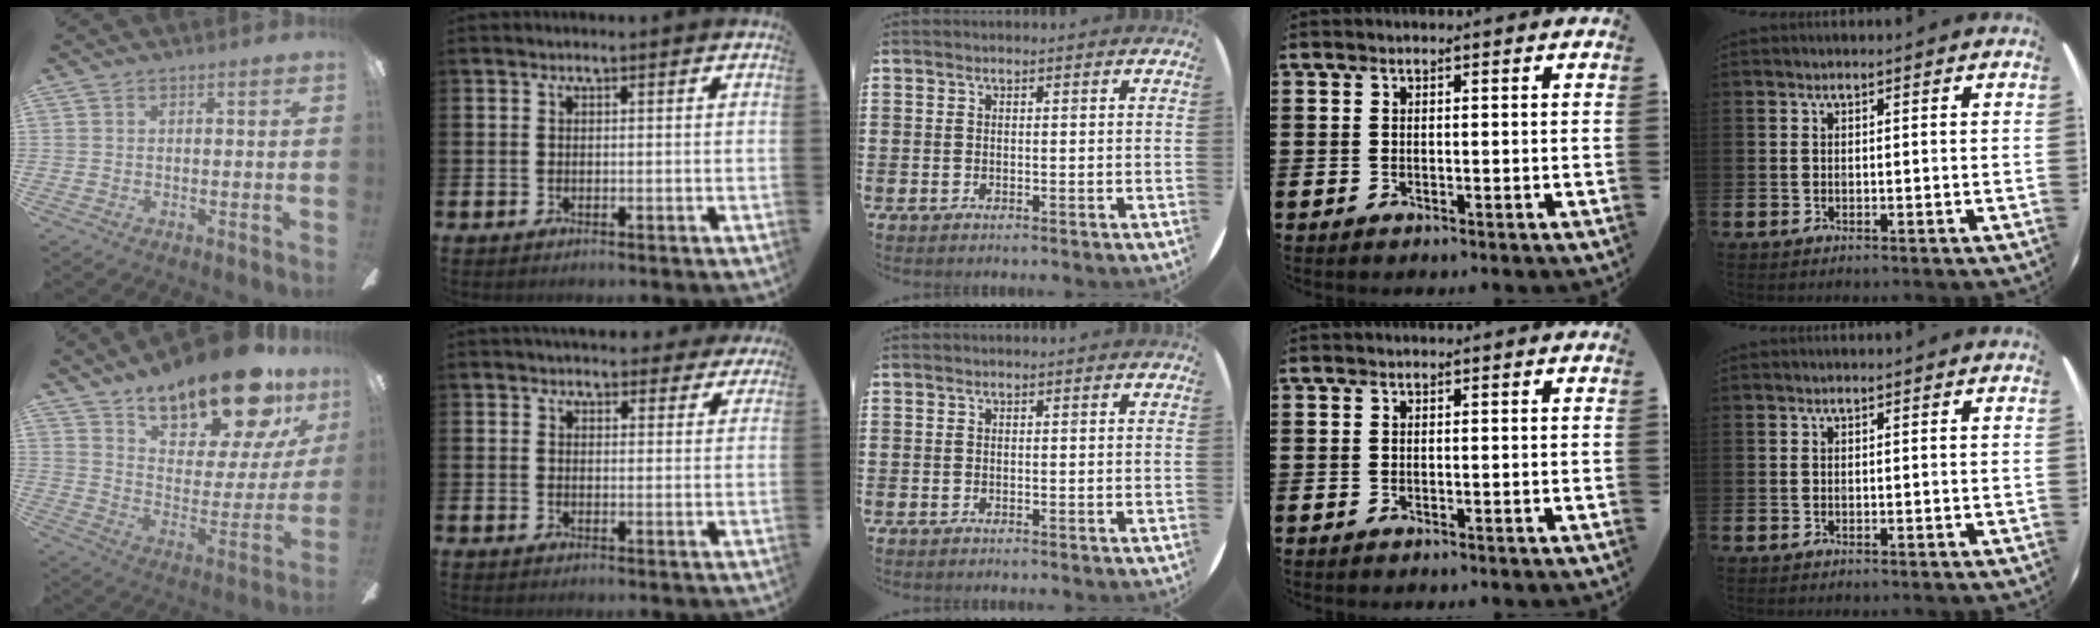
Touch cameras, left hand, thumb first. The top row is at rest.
{"thumb": {"total": 21.0, "force": [16.8, 6.9, 10.6], "torque": [-0.173, -0.112, 0.286]}, "index": {"total": 3.9, "force": [3.5, 1.5, 0.6], "torque": [-0.003, -0.015, 0.061]}}